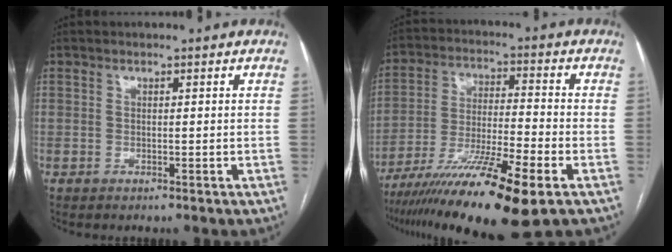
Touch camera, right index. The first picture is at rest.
{"total": 17.1, "force": [-10.6, 0.8, 13.4], "torque": [-0.232, -0.038, -0.180]}